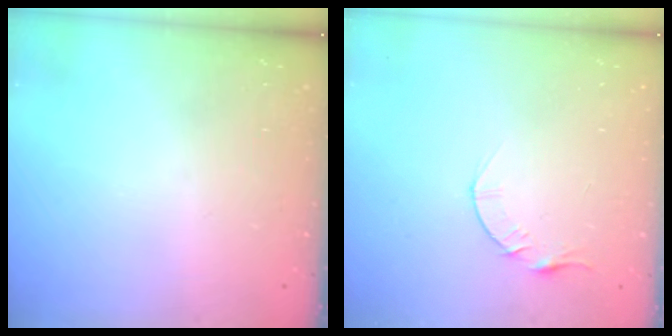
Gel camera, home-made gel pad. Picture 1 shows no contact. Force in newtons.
{"total": 4.1, "press": 4.0, "slide": 0.5}